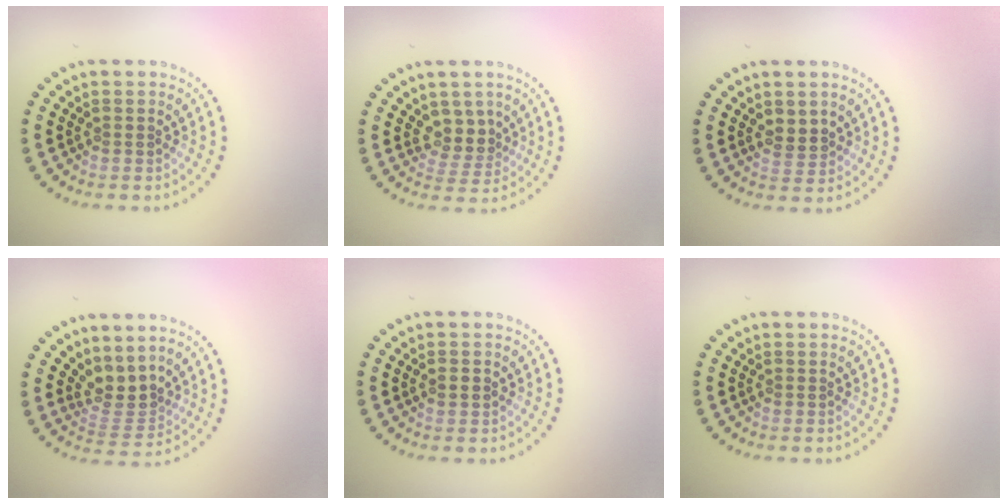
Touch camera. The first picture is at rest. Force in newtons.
{"total": 2.6, "press": 2.0, "slide": 1.7}
{"total": 1.8, "press": 1.6, "slide": 0.7}
{"total": 3.0, "press": 2.2, "slide": 2.0}
{"total": 1.4, "press": 1.4, "slide": 0.1}
{"total": 0.0}